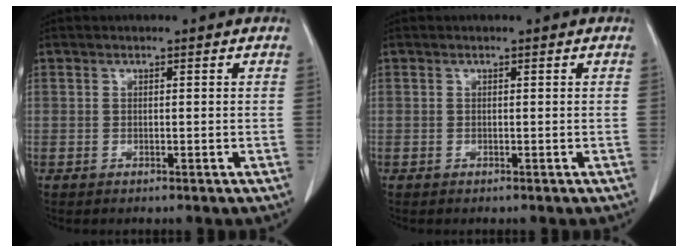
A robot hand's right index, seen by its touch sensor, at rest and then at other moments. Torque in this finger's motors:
{"motor_torque": [-0.06, 0.13, 0.00, 0.01]}